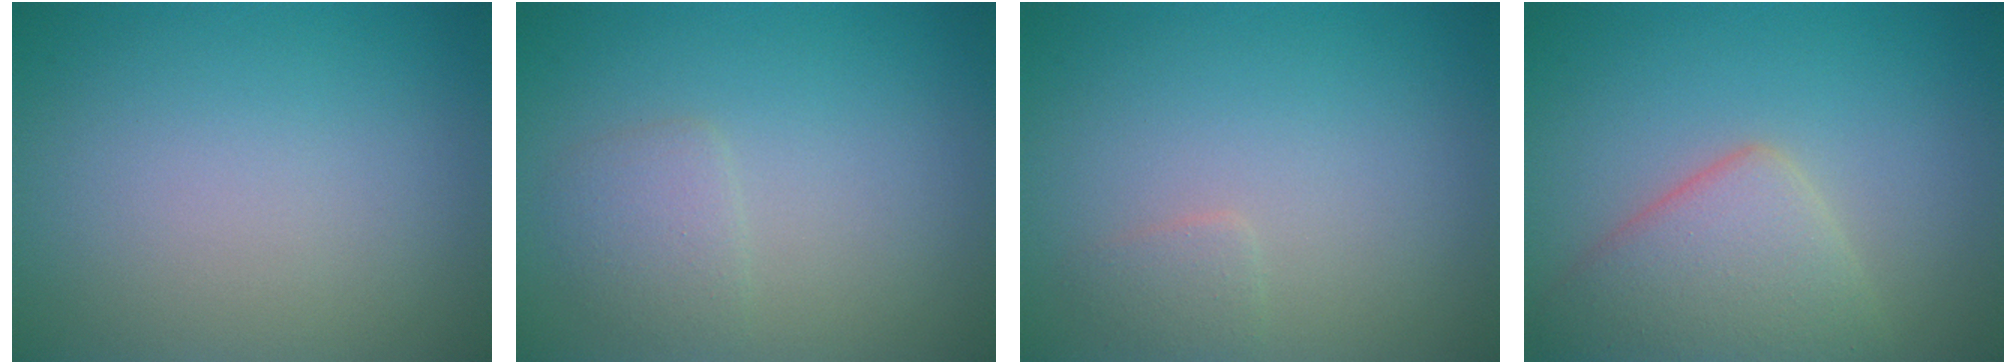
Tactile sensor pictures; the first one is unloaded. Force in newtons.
{"total": 1.7, "press": 1.7, "slide": 0.0}
{"total": 1.0, "press": 1.0, "slide": 0.0}
{"total": 5.2, "press": 5.2, "slide": 0.3}